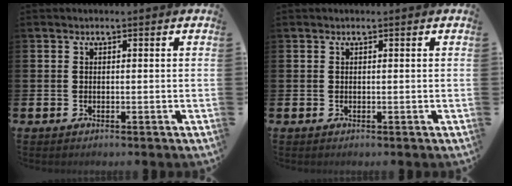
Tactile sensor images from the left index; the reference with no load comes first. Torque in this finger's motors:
{"motor_torque": [-0.08, -0.11, 0.03, 0.02]}